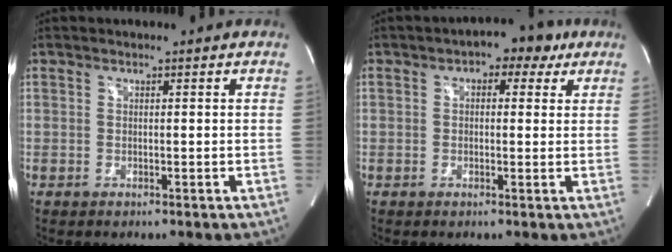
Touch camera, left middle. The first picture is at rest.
{"total": 6.0, "force": [2.9, 3.1, 4.2], "torque": [-0.050, 0.029, 0.032]}